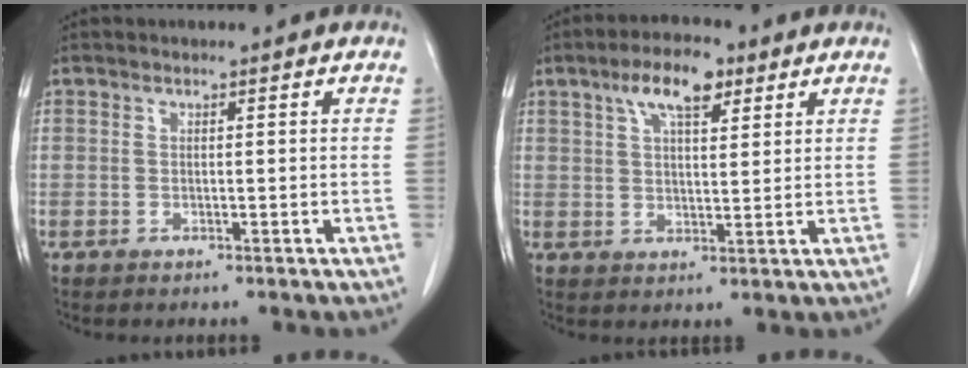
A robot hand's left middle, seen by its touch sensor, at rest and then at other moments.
{"total": 7.4, "force": [4.2, 2.5, 5.6], "torque": [-0.104, 0.015, 0.070]}